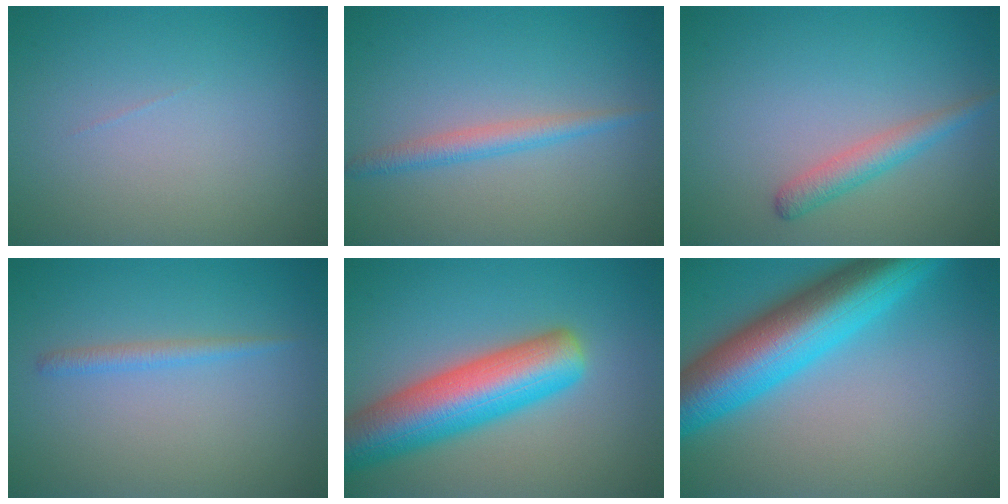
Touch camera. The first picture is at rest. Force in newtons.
{"total": 2.0, "press": 2.0, "slide": 0.1}
{"total": 2.3, "press": 2.3, "slide": 0.0}
{"total": 1.3, "press": 1.3, "slide": 0.0}
{"total": 9.1, "press": 9.1, "slide": 0.6}
{"total": 11.3, "press": 11.3, "slide": 0.3}